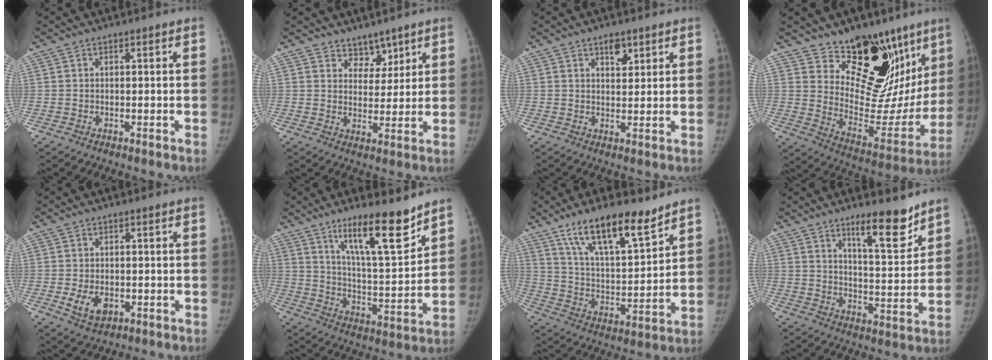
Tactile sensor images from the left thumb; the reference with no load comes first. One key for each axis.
{"total": 4.7, "fx": 3.8, "fy": 2.8, "fz": 0.6, "tx": 0.026, "ty": -0.028, "tz": 0.063}
{"total": 3.7, "fx": 2.3, "fy": 2.0, "fz": 2.1, "tx": -0.014, "ty": -0.014, "tz": 0.037}
{"total": 24.4, "fx": 15.5, "fy": 13.2, "fz": 13.5, "tx": -0.126, "ty": -0.100, "tz": 0.239}
{"total": 5.0, "fx": -1.3, "fy": 3.4, "fz": 3.4, "tx": -0.056, "ty": -0.006, "tz": -0.013}
{"total": 15.3, "fx": 10.7, "fy": 3.1, "fz": 10.5, "tx": -0.148, "ty": -0.080, "tz": 0.186}
{"total": 16.5, "fx": 11.6, "fy": 5.0, "fz": 10.7, "tx": -0.155, "ty": -0.066, "tz": 0.211}
{"total": 10.6, "fx": 7.8, "fy": 2.4, "fz": 6.8, "tx": -0.083, "ty": -0.066, "tz": 0.127}